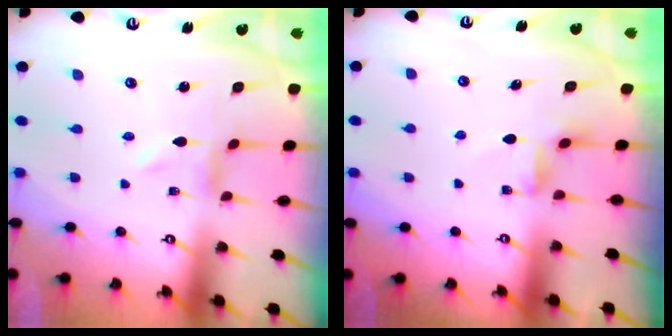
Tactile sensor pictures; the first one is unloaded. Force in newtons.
{"total": 2.3, "press": 2.3, "slide": 0.5}